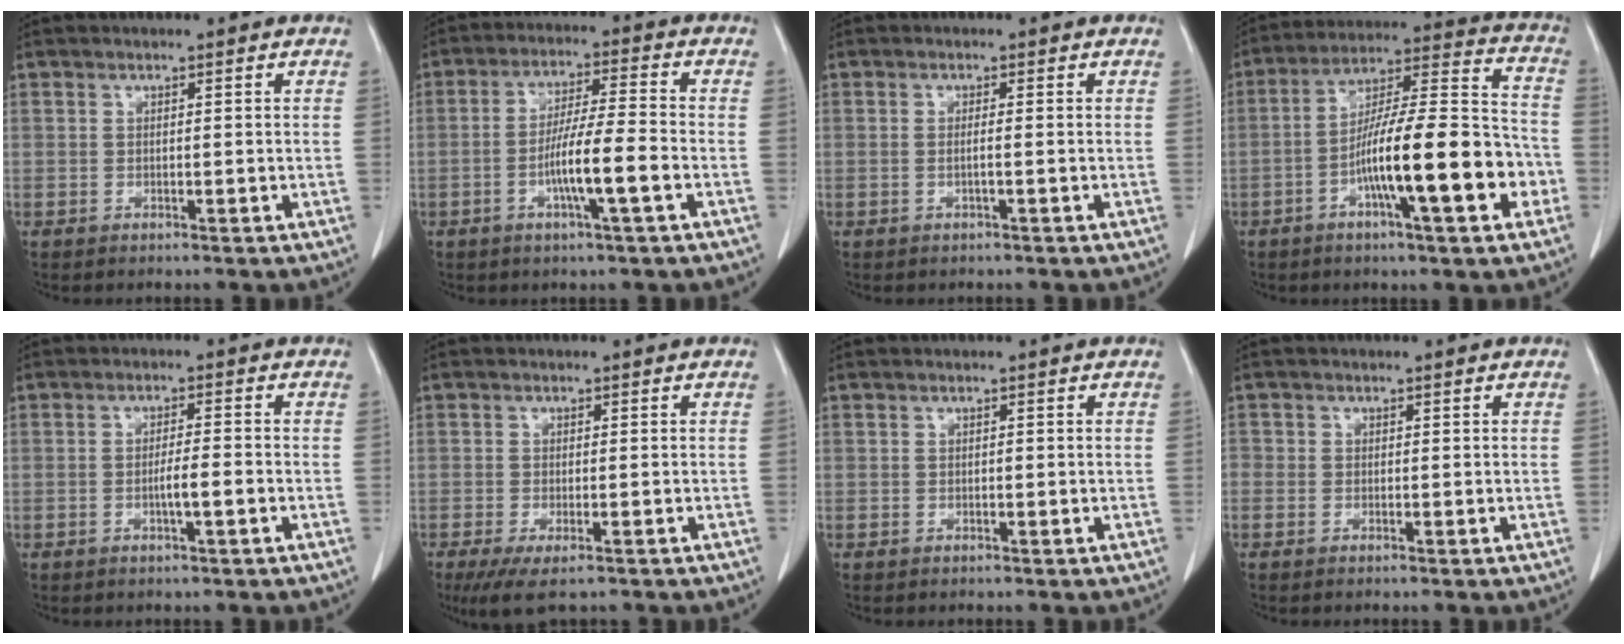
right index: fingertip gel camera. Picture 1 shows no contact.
{"total": 8.5, "force": [-2.8, 0.0, 8.0], "torque": [-0.148, 0.000, -0.052]}
{"total": 1.0, "force": [-0.3, -0.1, 1.0], "torque": [-0.019, 0.002, -0.004]}
{"total": 18.0, "force": [-5.8, 2.3, 16.9], "torque": [-0.281, 0.010, -0.090]}
{"total": 3.0, "force": [-1.0, 0.2, 2.9], "torque": [-0.049, 0.001, -0.015]}
{"total": 6.7, "force": [-4.6, 1.4, 4.7], "torque": [-0.077, -0.019, -0.072]}
{"total": 0.0}
{"total": 1.2, "force": [-0.4, 1.0, 0.6], "torque": [-0.019, 0.006, -0.008]}